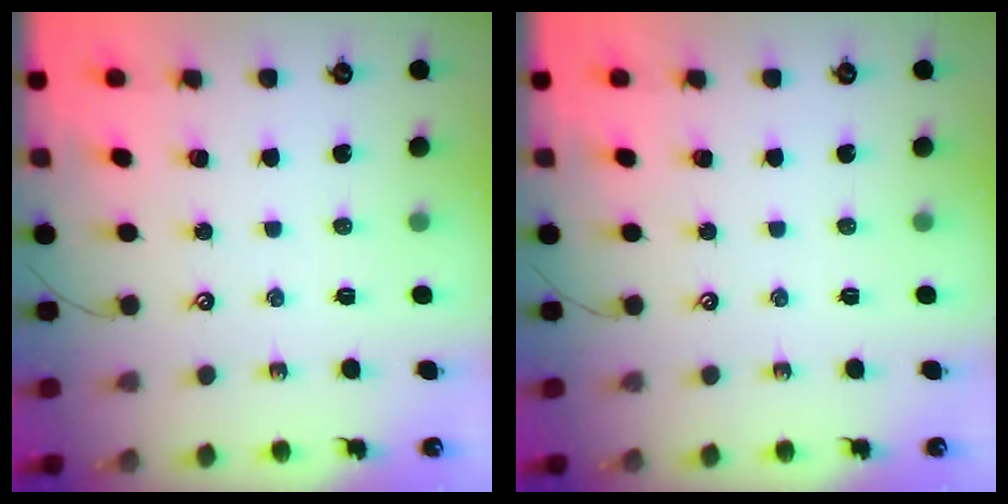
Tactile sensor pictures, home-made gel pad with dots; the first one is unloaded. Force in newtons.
{"total": 0.0}